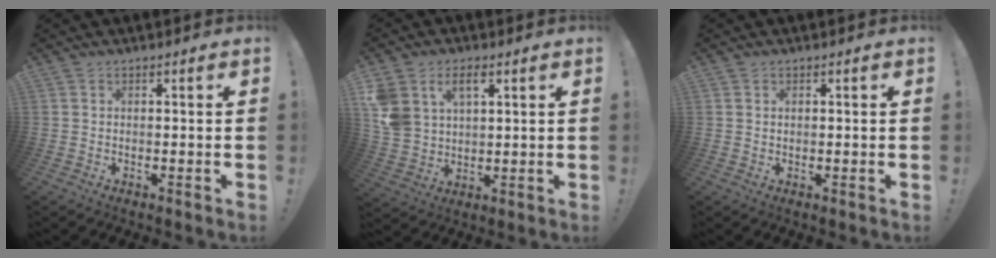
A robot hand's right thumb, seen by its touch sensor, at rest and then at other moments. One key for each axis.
{"total": 9.3, "fx": 4.5, "fy": 6.4, "fz": 5.0, "tx": -0.097, "ty": -0.013, "tz": 0.088}
{"total": 0.6, "fx": 0.5, "fy": 0.4, "fz": 0.2, "tx": -0.004, "ty": 0.001, "tz": 0.010}